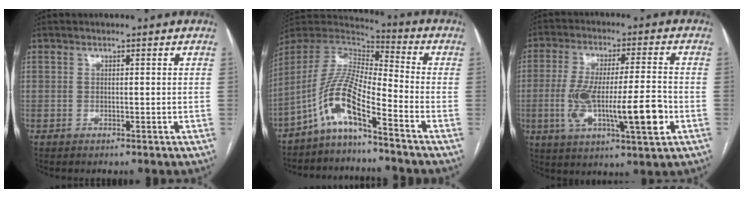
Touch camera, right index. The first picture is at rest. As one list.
[{"total": 10.6, "force": [-7.0, 1.0, 7.9], "torque": [-0.175, 0.013, -0.138]}, {"total": 14.5, "force": [-3.5, 2.4, 13.9], "torque": [-0.254, 0.002, -0.053]}]